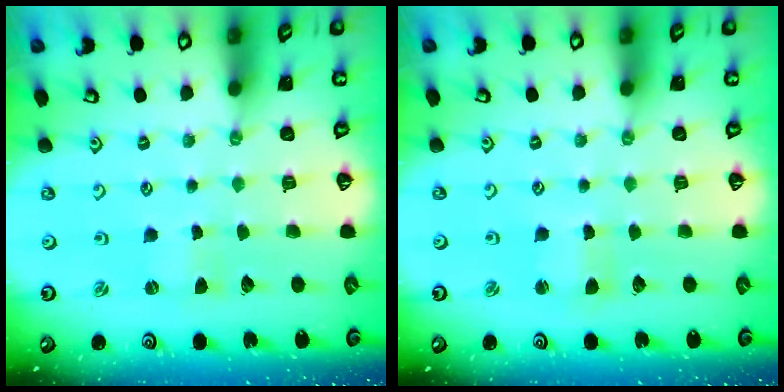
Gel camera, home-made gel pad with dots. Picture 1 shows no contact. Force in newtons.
{"total": 1.4, "press": 1.3, "slide": 0.3}